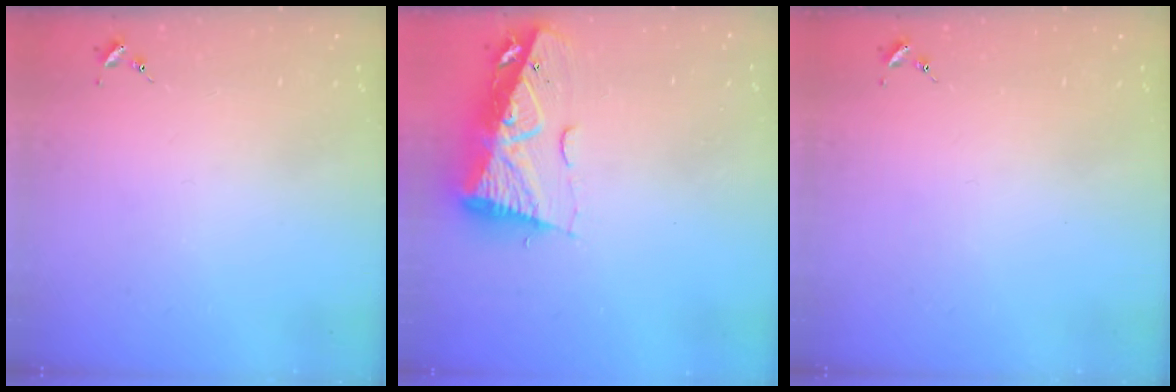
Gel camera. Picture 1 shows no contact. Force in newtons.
{"total": 10.6, "press": 10.5, "slide": 1.1}
{"total": 0.0}